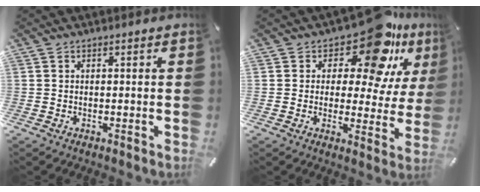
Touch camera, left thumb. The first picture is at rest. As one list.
[{"total": 16.0, "force": [10.3, 6.8, 10.2], "torque": [-0.142, -0.078, 0.169]}]